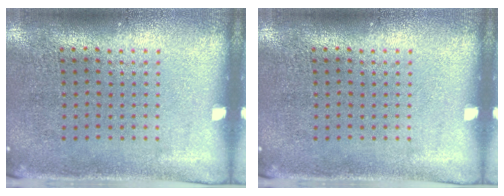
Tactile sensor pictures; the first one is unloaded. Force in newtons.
{"total": 0.0}